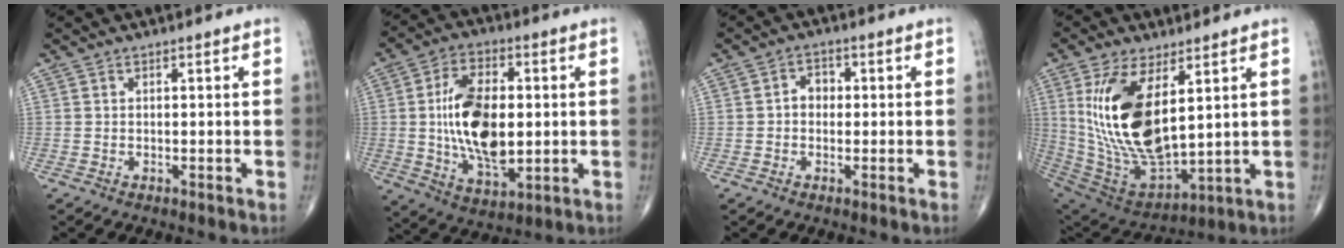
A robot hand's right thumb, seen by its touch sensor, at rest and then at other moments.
{"total": 16.6, "force": [0.4, 8.9, 14.1], "torque": [-0.241, -0.007, 0.012]}
{"total": 3.2, "force": [-0.1, 2.6, 1.8], "torque": [-0.014, 0.014, -0.009]}
{"total": 20.3, "force": [5.5, 9.4, 17.1], "torque": [-0.333, -0.032, 0.123]}